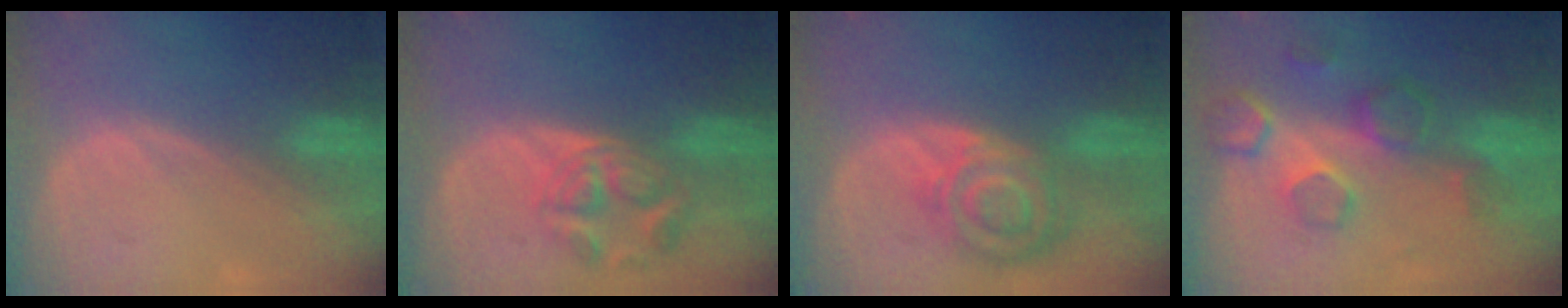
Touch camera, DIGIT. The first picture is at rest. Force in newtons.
{"total": 5.4, "press": 5.4, "slide": 0.5}
{"total": 8.3, "press": 7.3, "slide": 4.0}
{"total": 8.6, "press": 7.7, "slide": 3.7}